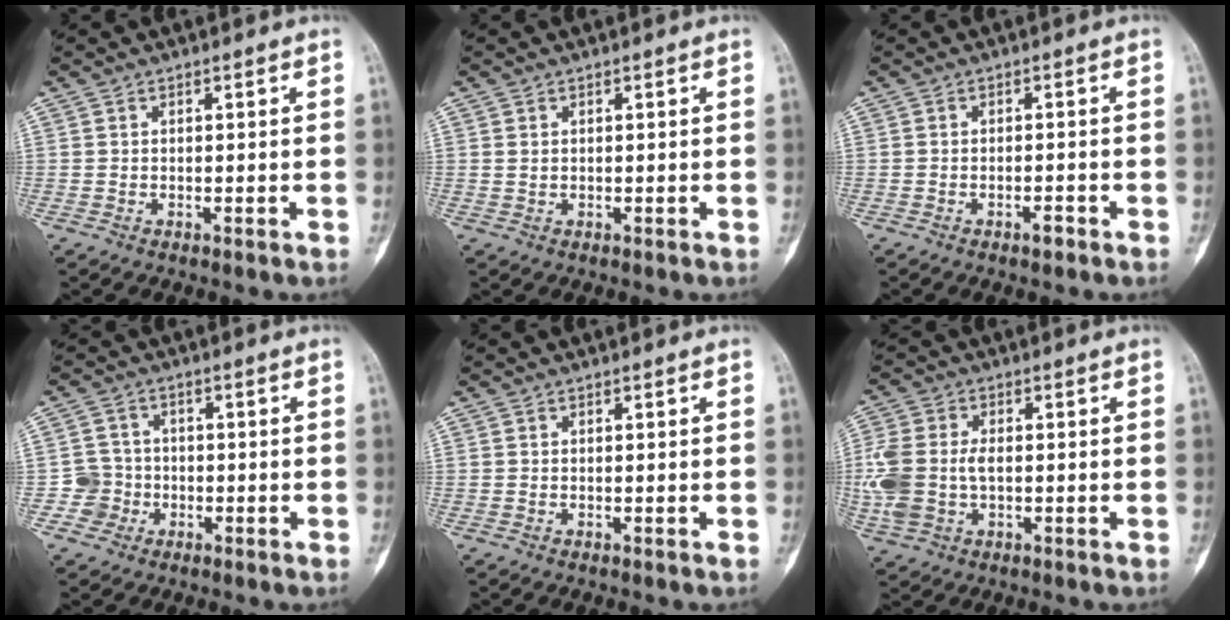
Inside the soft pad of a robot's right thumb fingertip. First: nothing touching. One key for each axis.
{"total": 0.7, "fx": 0.3, "fy": 0.5, "fz": 0.4, "tx": -0.002, "ty": -0.001, "tz": 0.004}
{"total": 1.8, "fx": -1.2, "fy": 0.6, "fz": 1.2, "tx": -0.021, "ty": 0.006, "tz": -0.020}
{"total": 4.3, "fx": -1.4, "fy": 4.0, "fz": -0.2, "tx": 0.032, "ty": 0.015, "tz": -0.033}
{"total": 0.0}
{"total": 11.2, "fx": -0.7, "fy": 7.4, "fz": 8.4, "tx": -0.214, "ty": 0.009, "tz": -0.012}